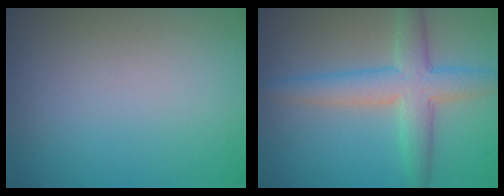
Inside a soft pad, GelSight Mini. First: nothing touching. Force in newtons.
{"total": 5.0, "press": 5.0, "slide": 0.2}